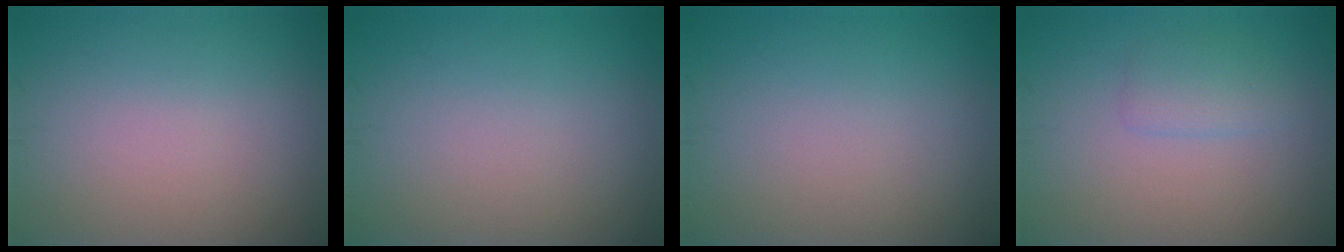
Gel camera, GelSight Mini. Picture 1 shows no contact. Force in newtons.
{"total": 0.0}
{"total": 0.0}
{"total": 1.7, "press": 1.7, "slide": 0.2}